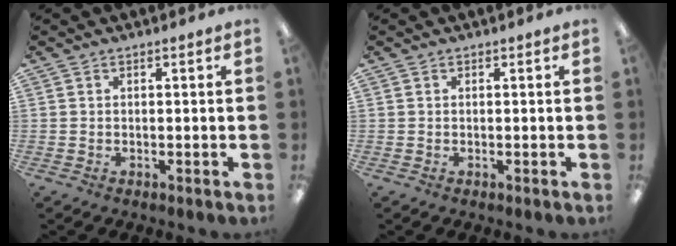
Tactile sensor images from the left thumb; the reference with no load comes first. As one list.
[{"total": 0.0}]